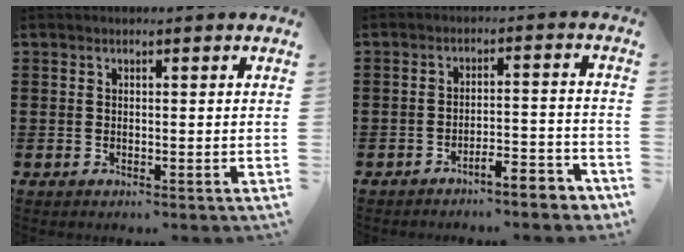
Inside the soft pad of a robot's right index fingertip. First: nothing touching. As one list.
[{"total": 4.3, "force": [-4.0, 0.2, 1.7], "torque": [-0.030, -0.003, -0.078]}]